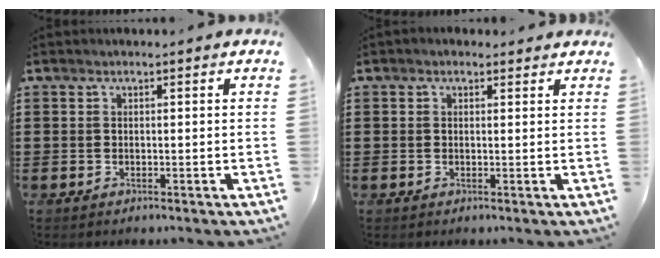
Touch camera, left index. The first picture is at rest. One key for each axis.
{"total": 0.8, "fx": 0.6, "fy": 0.6, "fz": 0.2, "tx": -0.005, "ty": 0.006, "tz": 0.010}